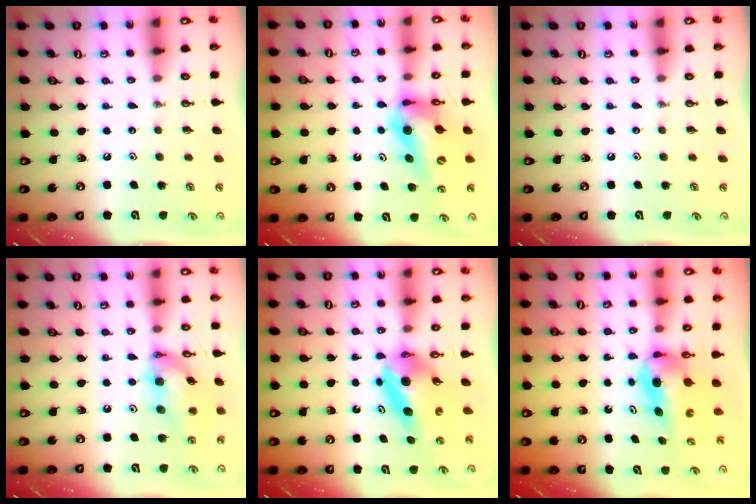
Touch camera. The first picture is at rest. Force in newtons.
{"total": 12.9, "press": 12.8, "slide": 1.1}
{"total": 0.0}
{"total": 14.2, "press": 14.1, "slide": 1.7}
{"total": 6.5, "press": 6.4, "slide": 0.8}
{"total": 5.6, "press": 5.3, "slide": 1.8}